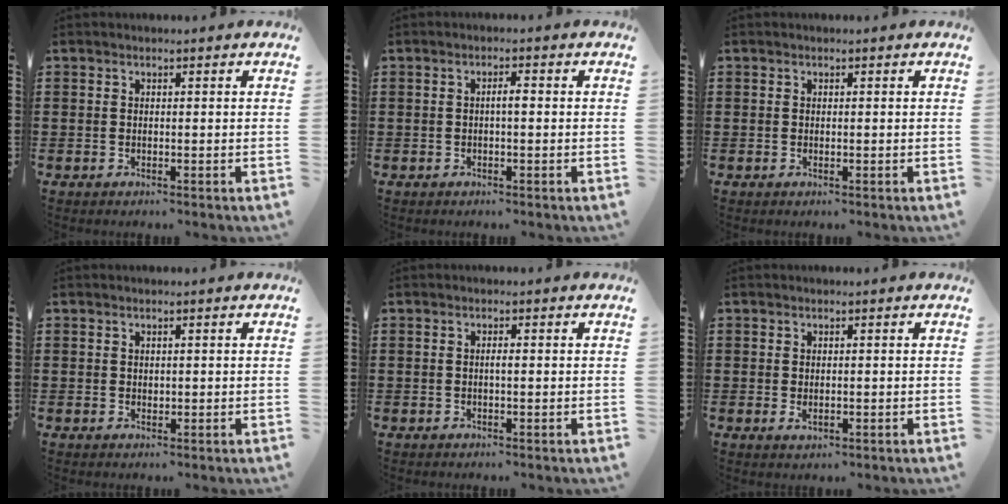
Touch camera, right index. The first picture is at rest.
{"total": 1.5, "force": [-0.2, 0.3, 1.5], "torque": [-0.028, 0.003, -0.004]}
{"total": 0.0}
{"total": 0.8, "force": [0.4, 0.6, 0.2], "torque": [-0.006, 0.003, 0.007]}
{"total": 0.8, "force": [-0.1, 0.1, 0.8], "torque": [-0.015, -0.003, -0.001]}
{"total": 1.1, "force": [0.0, 0.6, 0.9], "torque": [-0.019, 0.002, 0.001]}